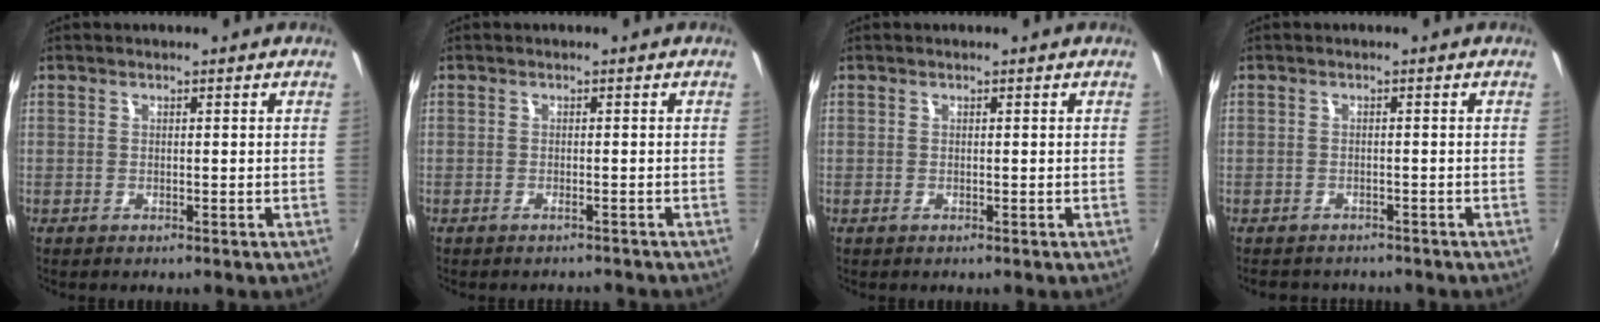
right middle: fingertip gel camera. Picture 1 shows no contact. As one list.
[{"total": 2.4, "force": [-2.3, 0.4, 0.6], "torque": [-0.018, -0.011, -0.035]}, {"total": 0.0}, {"total": 4.5, "force": [-4.0, 1.7, 1.1], "torque": [-0.030, -0.014, -0.056]}]